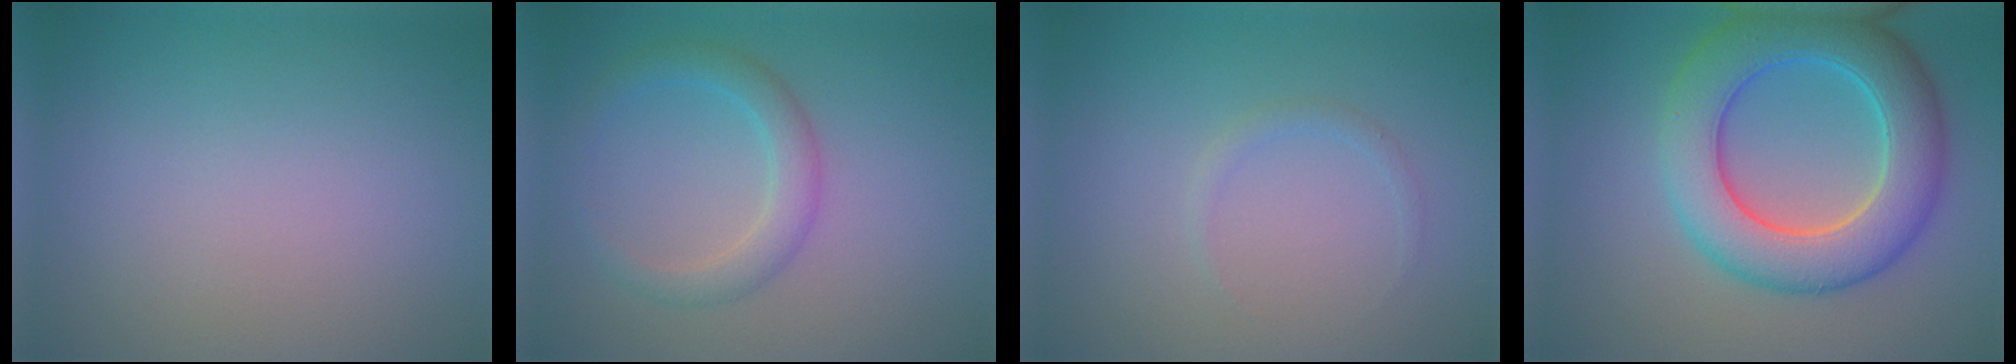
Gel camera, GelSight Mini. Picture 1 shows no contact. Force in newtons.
{"total": 2.7, "press": 2.7, "slide": 0.1}
{"total": 0.8, "press": 0.8, "slide": 0.0}
{"total": 8.7, "press": 8.7, "slide": 0.3}